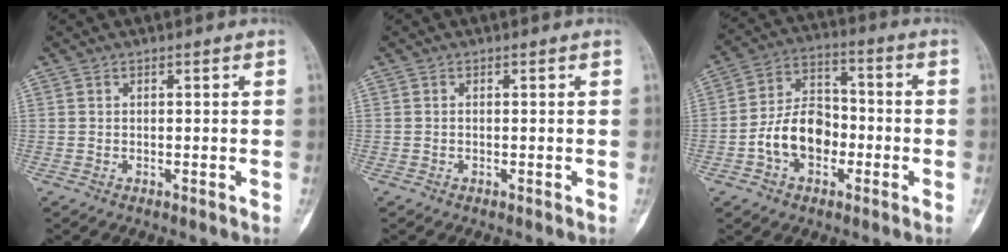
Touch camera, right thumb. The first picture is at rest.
{"total": 0.0}
{"total": 11.7, "force": [-3.2, 8.1, 7.8], "torque": [-0.120, 0.040, -0.064]}